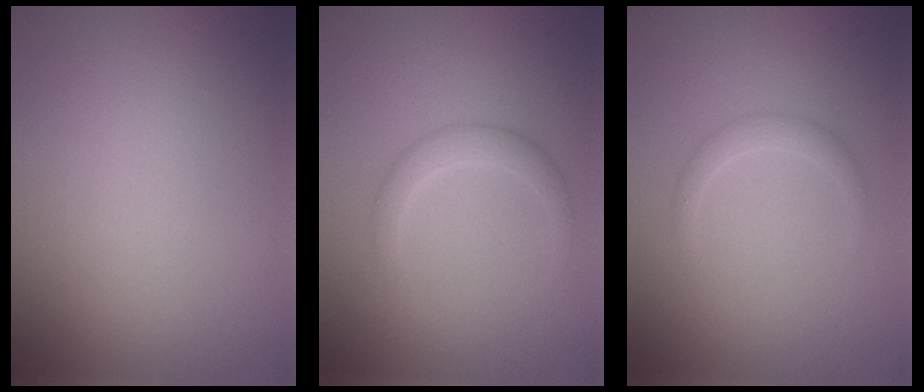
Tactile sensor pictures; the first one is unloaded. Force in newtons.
{"total": 2.0, "press": 2.0, "slide": 0.0}
{"total": 1.4, "press": 1.4, "slide": 0.1}